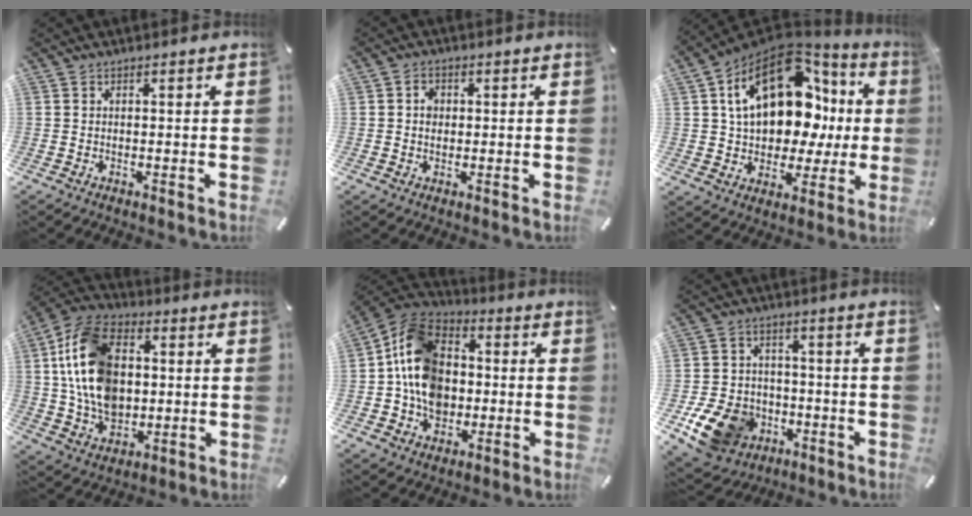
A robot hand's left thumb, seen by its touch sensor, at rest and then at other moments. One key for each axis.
{"total": 2.7, "fx": 0.1, "fy": 2.3, "fz": 1.4, "tx": -0.023, "ty": 0.003, "tz": -0.003}
{"total": 21.6, "fx": 6.0, "fy": 14.1, "fz": 15.3, "tx": -0.244, "ty": -0.025, "tz": 0.106}
{"total": 17.5, "fx": 1.0, "fy": 12.8, "fz": 11.8, "tx": -0.271, "ty": 0.009, "tz": 0.020}
{"total": 14.8, "fx": -1.4, "fy": 12.2, "fz": 8.2, "tx": -0.185, "ty": 0.016, "tz": -0.029}
{"total": 13.1, "fx": -5.4, "fy": 10.2, "fz": 6.1, "tx": -0.125, "ty": 0.042, "tz": -0.087}